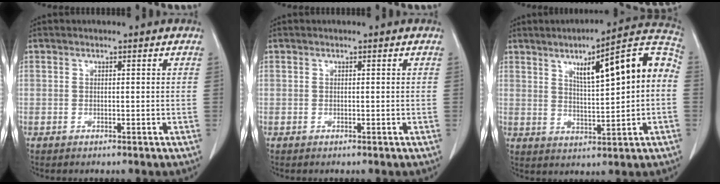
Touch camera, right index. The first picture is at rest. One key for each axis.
{"total": 0.0}
{"total": 14.2, "fx": 2.8, "fy": 2.5, "fz": 13.7, "tx": -0.191, "ty": 0.036, "tz": 0.040}